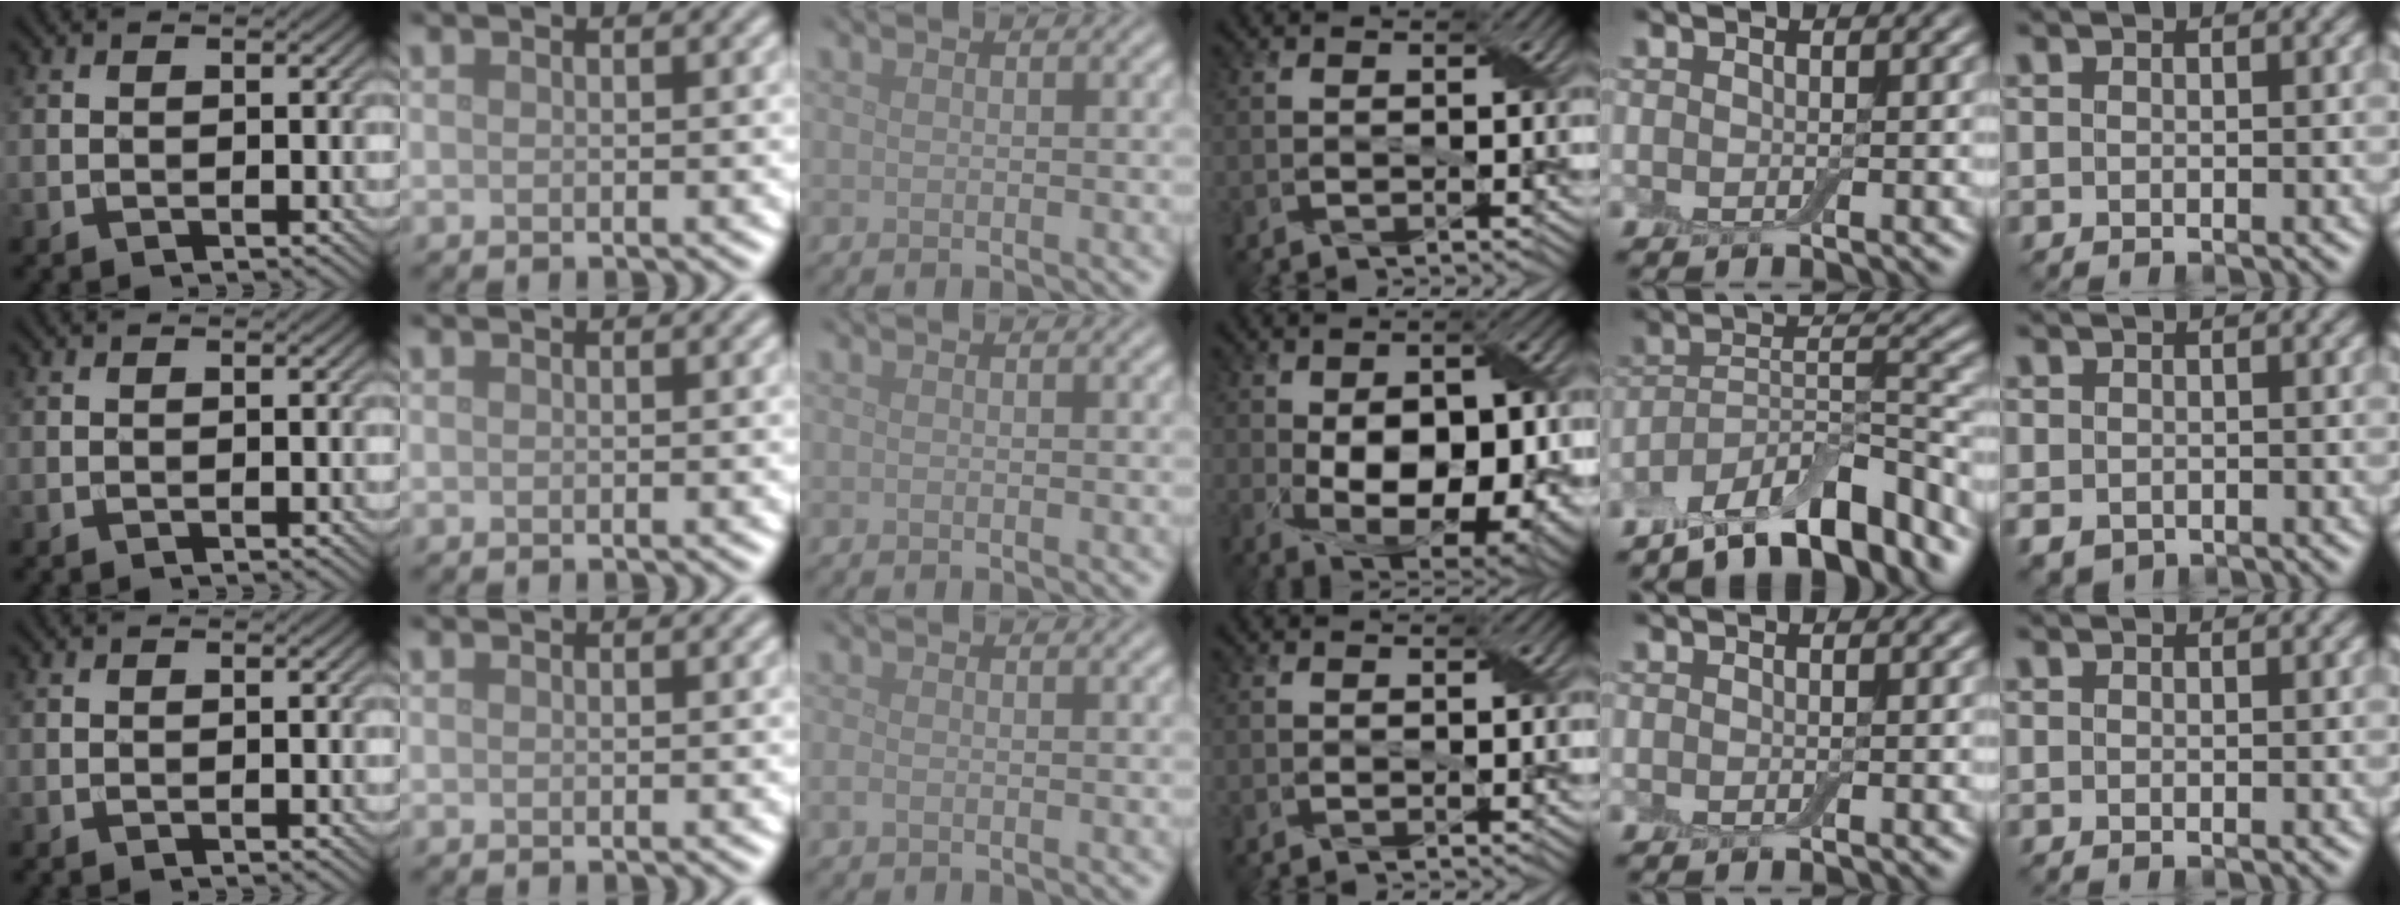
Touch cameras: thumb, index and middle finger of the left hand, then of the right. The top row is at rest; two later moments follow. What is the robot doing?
{"motion": "fold", "object": "cloth"}